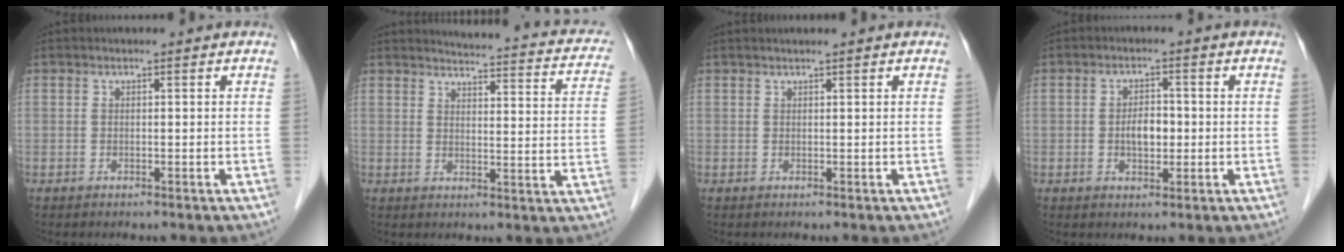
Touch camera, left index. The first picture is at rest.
{"total": 17.1, "force": [15.3, 3.5, 6.8], "torque": [-0.068, -0.021, 0.153]}
{"total": 1.1, "force": [0.9, -0.2, 0.6], "torque": [-0.008, 0.010, 0.020]}
{"total": 3.6, "force": [-0.4, 2.0, 3.0], "torque": [-0.054, 0.005, -0.005]}